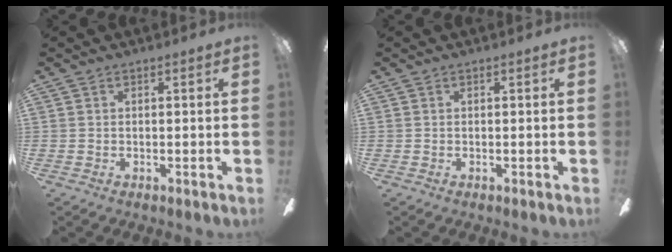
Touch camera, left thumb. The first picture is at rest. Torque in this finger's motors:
{"motor_torque": [0.06, -0.03, 0.16, 0.00, 0.00]}